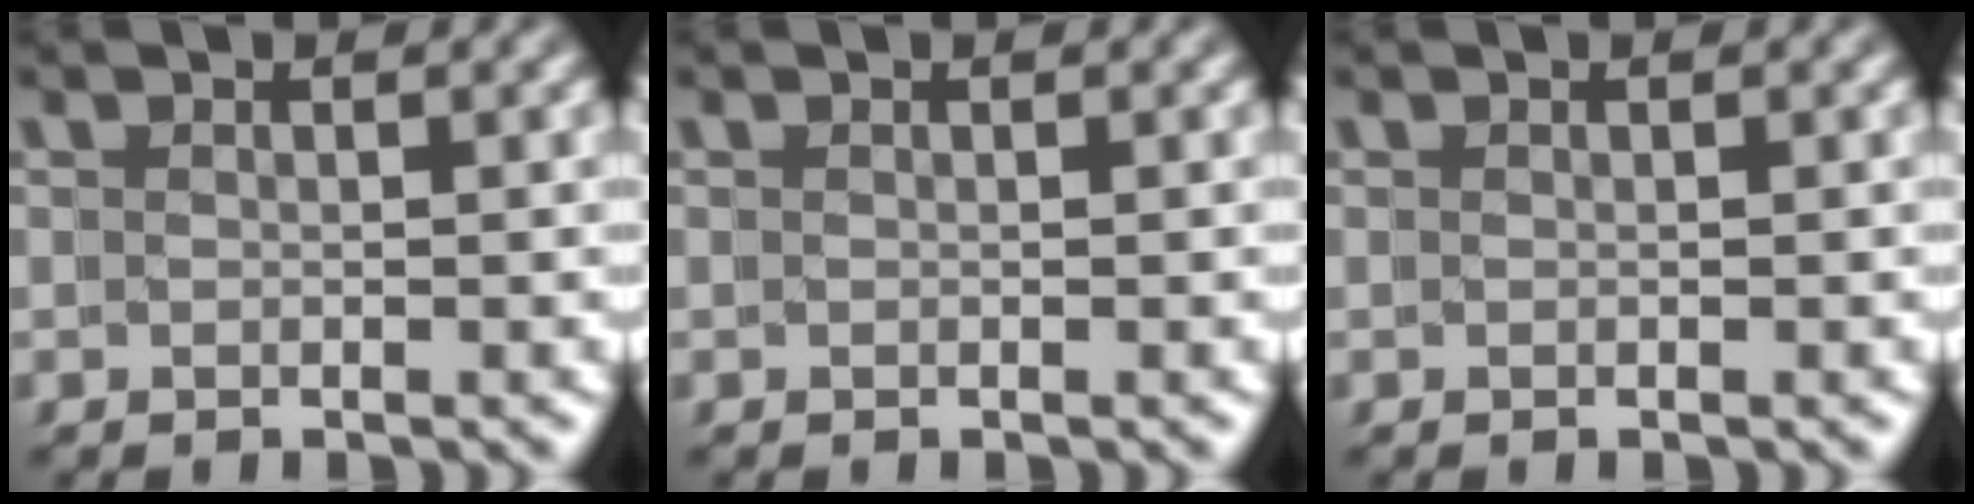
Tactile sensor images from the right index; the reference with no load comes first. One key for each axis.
{"total": 0.0}
{"total": 0.0}